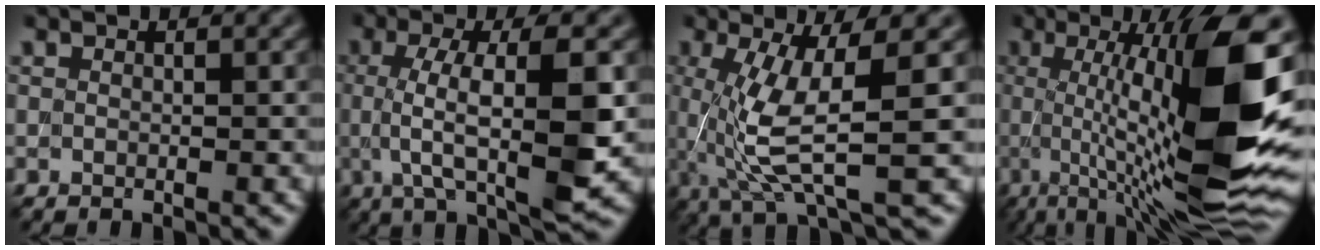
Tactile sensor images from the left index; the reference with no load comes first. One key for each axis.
{"total": 8.3, "fx": -0.3, "fy": 2.4, "fz": 7.9, "tx": -0.130, "ty": -0.003, "tz": -0.003}
{"total": 7.5, "fx": 0.3, "fy": 1.7, "fz": 7.3, "tx": -0.151, "ty": -0.004, "tz": 0.011}
{"total": 14.7, "fx": 1.4, "fy": 3.7, "fz": 14.2, "tx": -0.214, "ty": 0.000, "tz": 0.024}